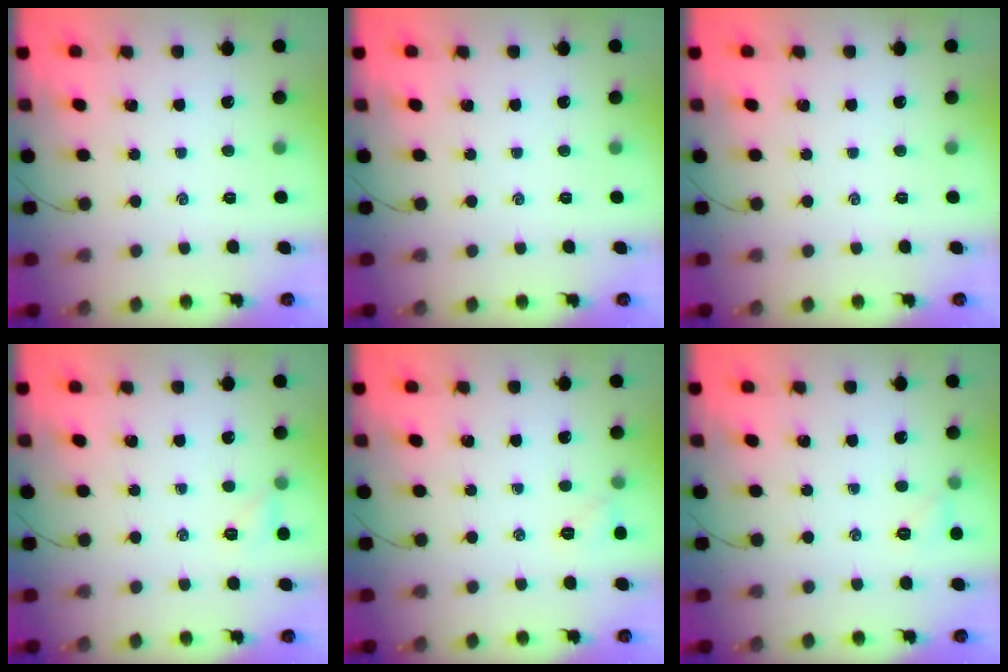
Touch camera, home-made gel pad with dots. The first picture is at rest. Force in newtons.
{"total": 0.0}
{"total": 0.0}
{"total": 4.4, "press": 4.3, "slide": 1.1}
{"total": 4.2, "press": 4.0, "slide": 1.3}
{"total": 5.2, "press": 5.0, "slide": 1.5}